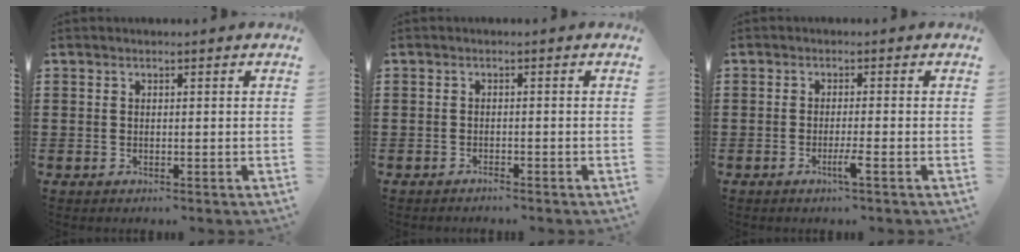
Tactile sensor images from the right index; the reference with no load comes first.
{"total": 0.9, "force": [-0.9, 0.0, 0.2], "torque": [-0.007, -0.001, -0.018]}
{"total": 2.8, "force": [-1.5, -0.2, 2.4], "torque": [-0.045, -0.009, -0.029]}